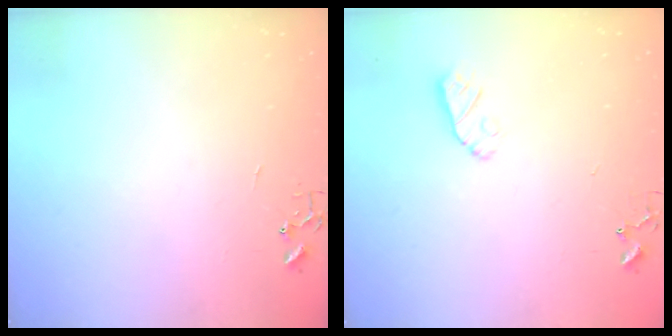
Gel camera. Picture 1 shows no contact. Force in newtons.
{"total": 5.0, "press": 5.0, "slide": 0.5}